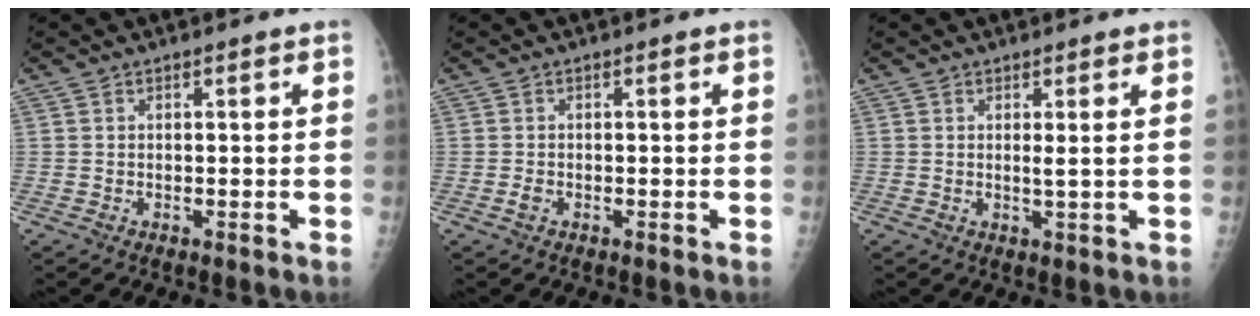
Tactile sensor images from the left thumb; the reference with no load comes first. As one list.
[{"total": 0.9, "force": [-0.3, 0.6, 0.6], "torque": [-0.014, -0.002, -0.006]}, {"total": 1.8, "force": [0.5, -0.6, 1.6], "torque": [-0.035, -0.010, 0.010]}]